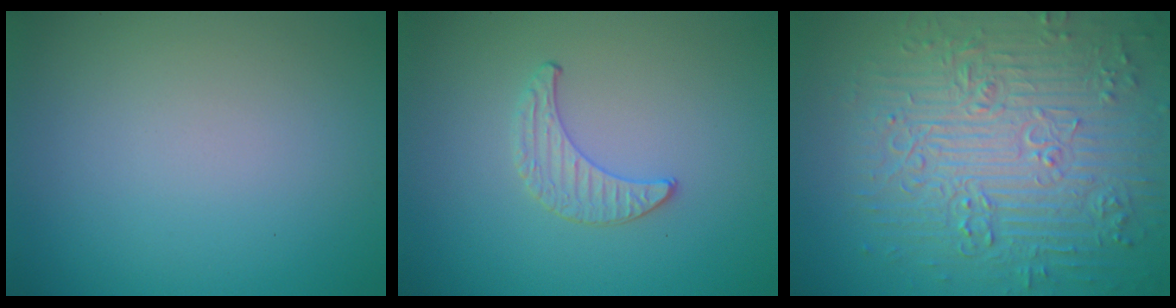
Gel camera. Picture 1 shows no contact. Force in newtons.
{"total": 1.0, "press": 1.0, "slide": 0.3}
{"total": 9.1, "press": 6.7, "slide": 6.1}